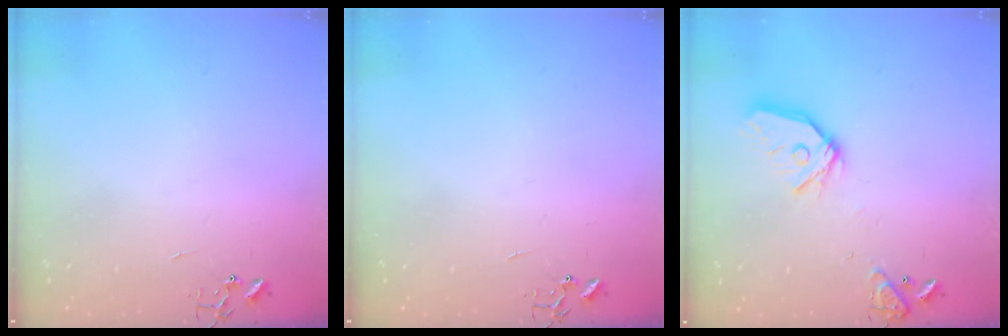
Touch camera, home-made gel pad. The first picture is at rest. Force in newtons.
{"total": 0.0}
{"total": 15.8, "press": 15.6, "slide": 2.1}